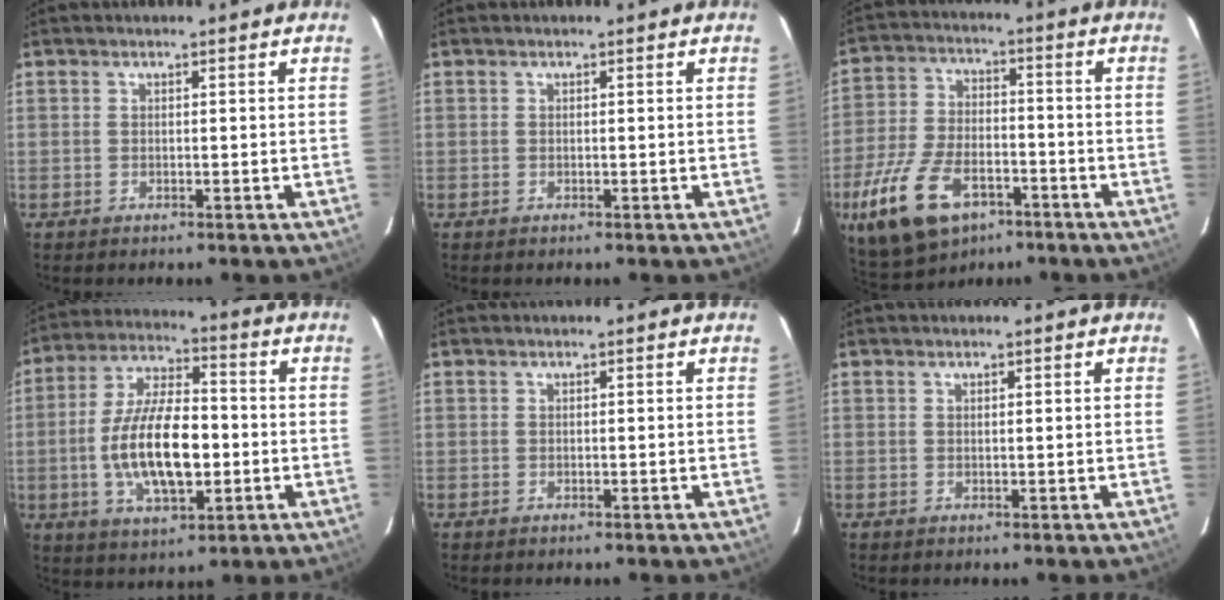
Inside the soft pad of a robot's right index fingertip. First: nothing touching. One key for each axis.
{"total": 0.0}
{"total": 18.3, "fx": -9.5, "fy": 10.3, "fz": 11.8, "tx": -0.266, "ty": -0.022, "tz": -0.164}
{"total": 15.5, "fx": -2.3, "fy": 7.0, "fz": 13.7, "tx": -0.266, "ty": 0.000, "tz": -0.034}
{"total": 0.0}
{"total": 0.5, "fx": 0.4, "fy": -0.1, "fz": 0.3, "tx": -0.006, "ty": 0.000, "tz": 0.007}